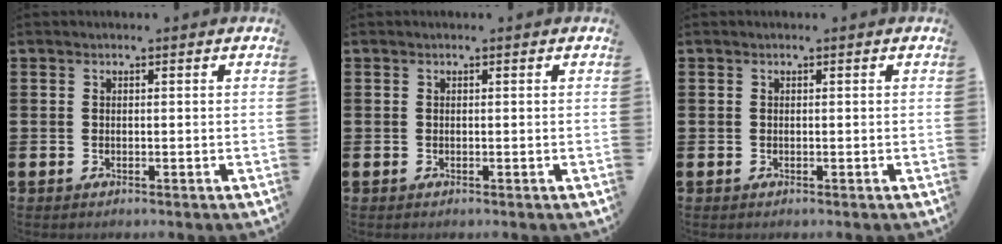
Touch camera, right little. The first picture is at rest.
{"total": 0.0}
{"total": 0.0}